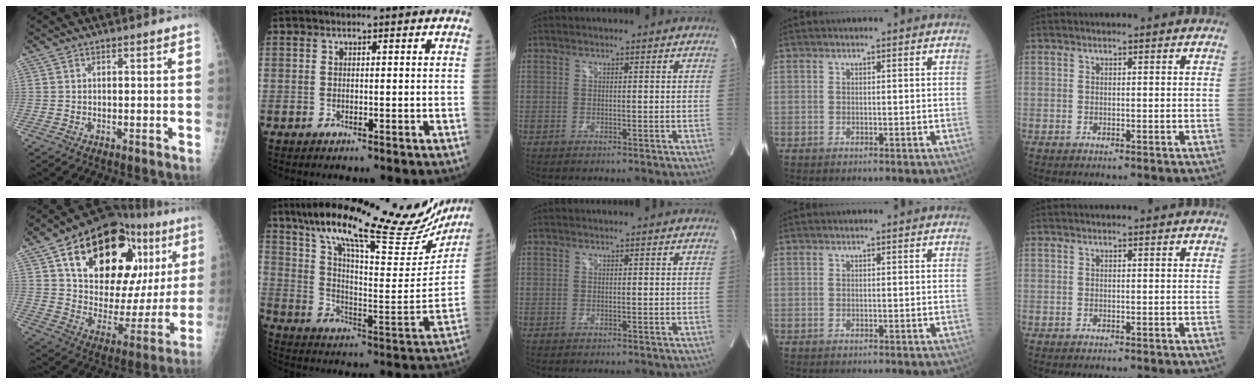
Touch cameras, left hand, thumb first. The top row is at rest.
{"thumb": {"total": 30.7, "force": [13.1, 15.5, 23.1], "torque": [-0.298, -0.010, 0.209]}, "index": {"total": 30.7, "force": [24.7, 6.5, 17.0], "torque": [-0.271, -0.012, 0.336]}}